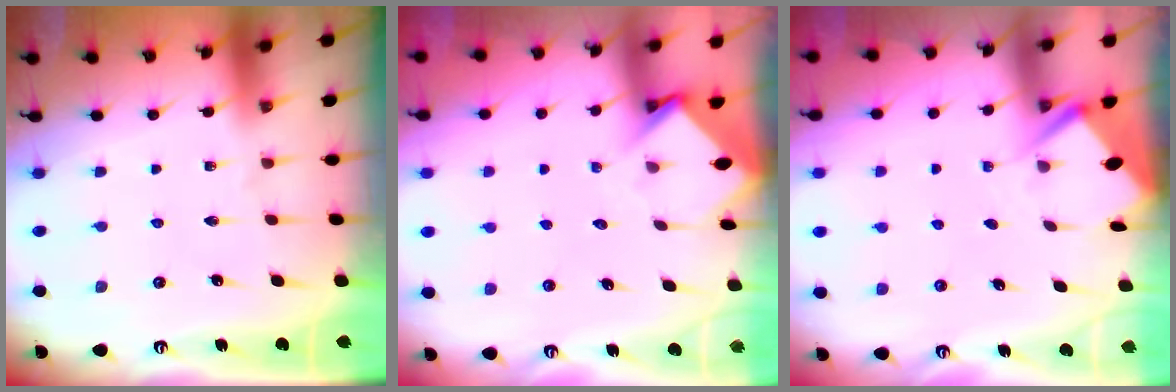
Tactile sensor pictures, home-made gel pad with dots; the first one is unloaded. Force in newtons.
{"total": 3.6, "press": 3.6, "slide": 0.2}
{"total": 2.8, "press": 2.8, "slide": 0.3}